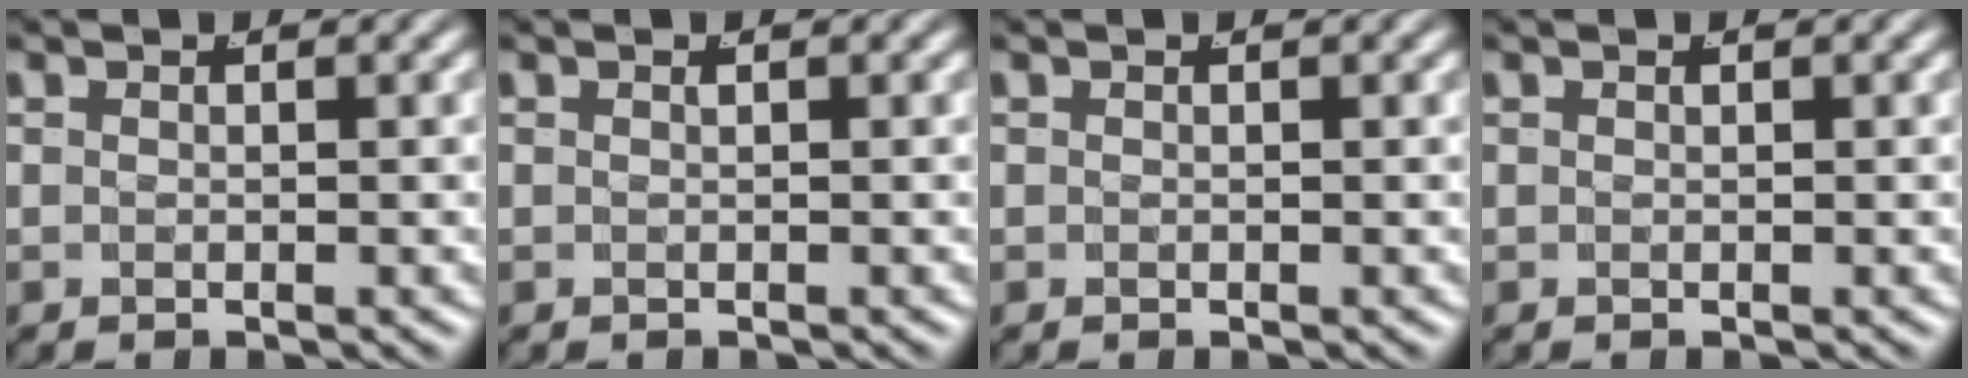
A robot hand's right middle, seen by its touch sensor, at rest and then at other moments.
{"total": 0.0}
{"total": 0.0}
{"total": 0.0}